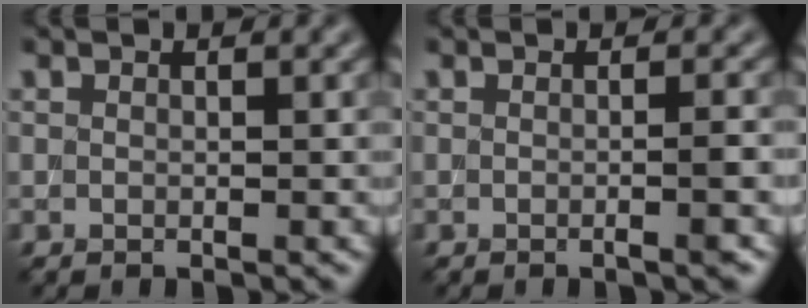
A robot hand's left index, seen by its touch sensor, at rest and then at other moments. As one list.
[{"total": 2.4, "force": [-0.4, 0.9, 2.2], "torque": [-0.004, 0.007, -0.010]}]